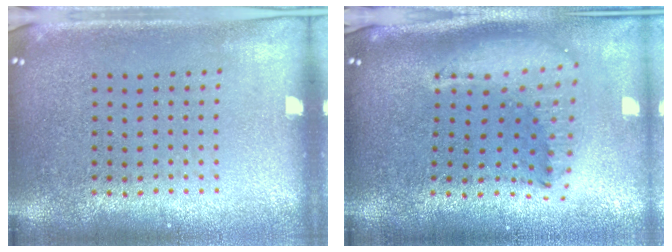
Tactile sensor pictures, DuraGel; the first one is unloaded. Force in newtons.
{"total": 1.9, "press": 1.5, "slide": 1.1}